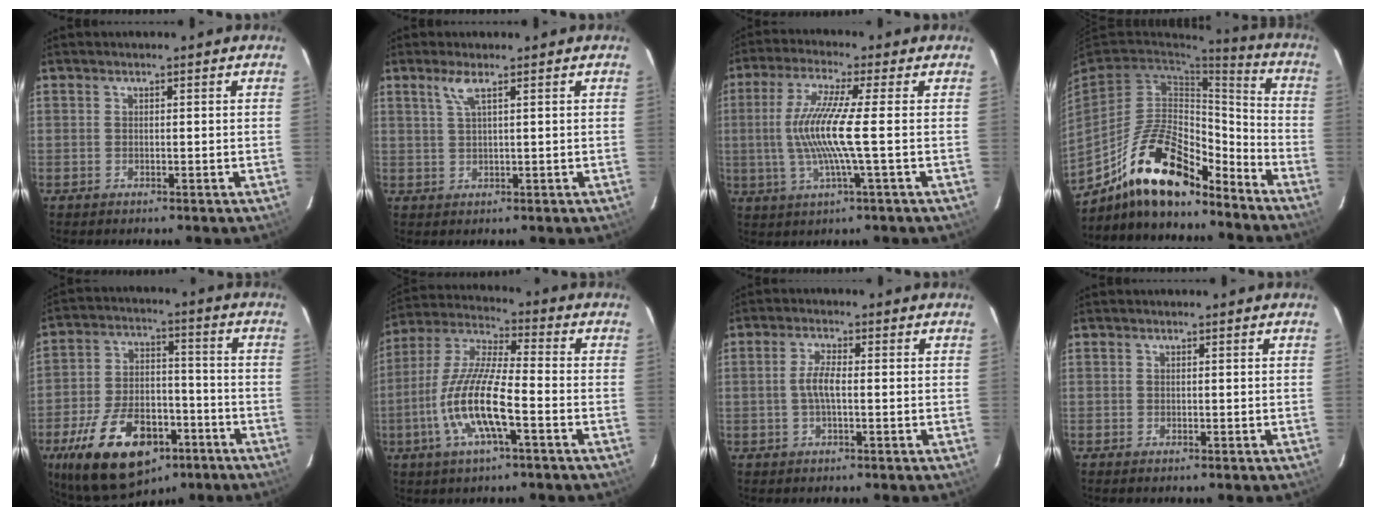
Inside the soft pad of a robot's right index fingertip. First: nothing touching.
{"total": 2.6, "force": [1.4, -0.2, 2.1], "torque": [-0.045, 0.001, 0.032]}
{"total": 10.3, "force": [-0.7, -0.9, 10.2], "torque": [-0.207, -0.004, -0.012]}
{"total": 18.8, "force": [-13.6, 6.9, 10.9], "torque": [-0.216, 0.014, -0.236]}
{"total": 21.1, "force": [-11.9, 11.5, 13.2], "torque": [-0.265, -0.002, -0.178]}
{"total": 14.0, "force": [-4.9, 2.7, 12.8], "torque": [-0.266, -0.007, -0.099]}
{"total": 3.5, "force": [-0.4, 0.8, 3.4], "torque": [-0.069, 0.005, -0.007]}
{"total": 0.0}